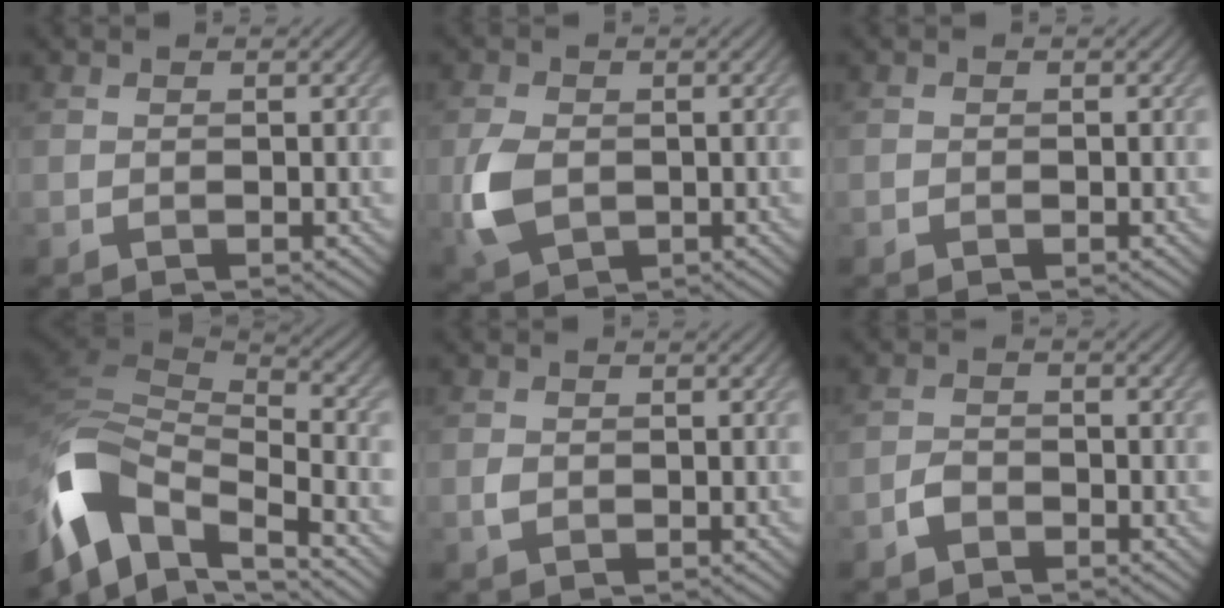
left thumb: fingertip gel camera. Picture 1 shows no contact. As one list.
[{"total": 5.5, "force": [-0.8, 3.8, 3.8], "torque": [-0.098, -0.008, -0.018]}, {"total": 0.0}, {"total": 13.0, "force": [-6.1, 6.4, 9.5], "torque": [-0.226, -0.014, -0.115]}, {"total": 0.8, "force": [0.0, 0.7, 0.5], "torque": [-0.011, 0.001, -0.004]}, {"total": 1.7, "force": [-1.2, 1.0, 0.7], "torque": [-0.012, 0.006, -0.031]}]